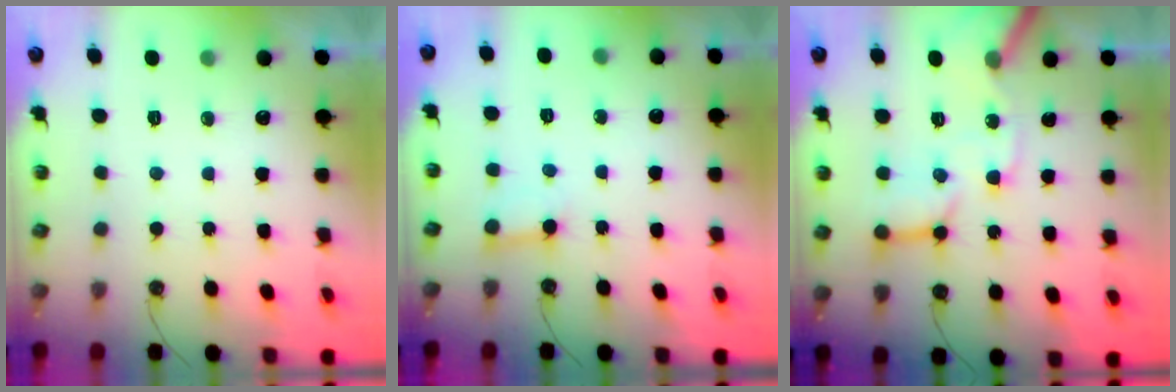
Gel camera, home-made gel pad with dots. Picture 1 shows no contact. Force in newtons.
{"total": 3.7, "press": 3.7, "slide": 0.5}
{"total": 15.2, "press": 15.0, "slide": 2.1}